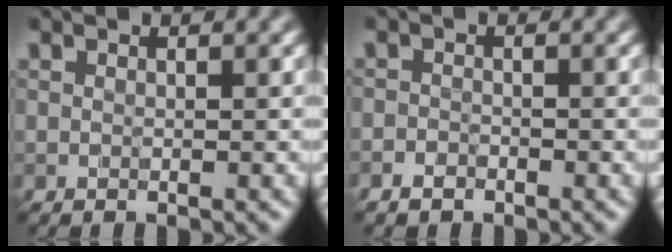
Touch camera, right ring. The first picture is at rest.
{"total": 1.1, "force": [-0.9, 0.6, 0.2], "torque": [0.000, 0.000, -0.020]}